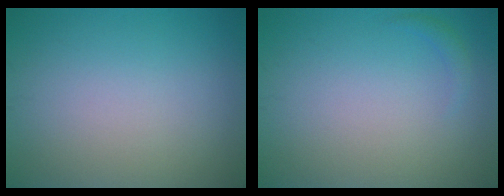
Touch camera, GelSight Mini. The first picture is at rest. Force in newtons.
{"total": 0.8, "press": 0.8, "slide": 0.1}